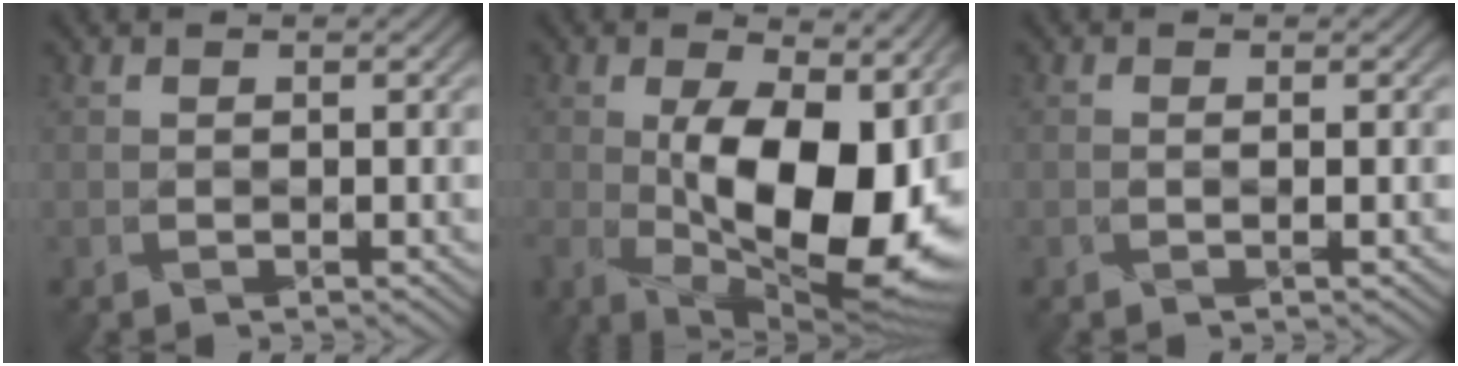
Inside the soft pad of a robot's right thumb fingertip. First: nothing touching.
{"total": 15.8, "force": [-1.2, 8.3, 13.4], "torque": [-0.203, -0.031, -0.015]}
{"total": 0.0}